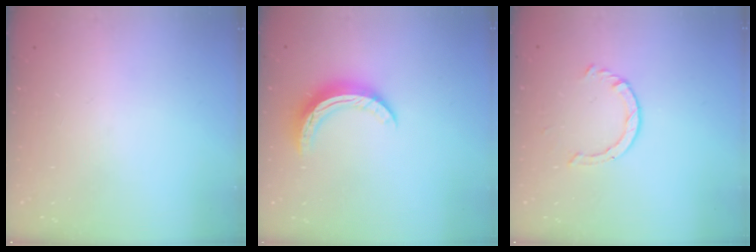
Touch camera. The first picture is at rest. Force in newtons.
{"total": 9.3, "press": 9.3, "slide": 0.3}
{"total": 2.3, "press": 2.3, "slide": 0.2}